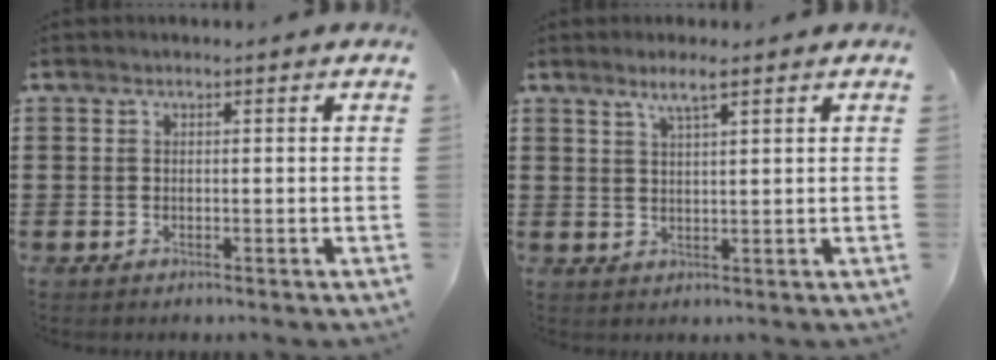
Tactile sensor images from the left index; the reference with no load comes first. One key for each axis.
{"total": 3.0, "fx": 2.0, "fy": 0.3, "fz": 2.2, "tx": -0.047, "ty": 0.004, "tz": 0.035}